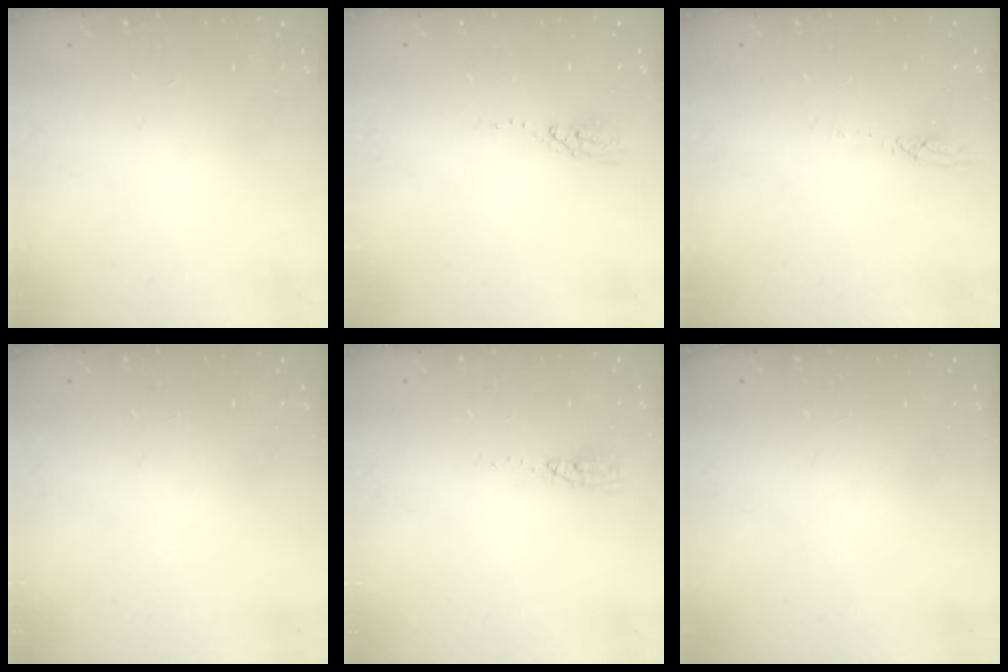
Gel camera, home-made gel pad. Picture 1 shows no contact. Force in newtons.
{"total": 3.6, "press": 3.5, "slide": 0.3}
{"total": 2.7, "press": 2.7, "slide": 0.2}
{"total": 0.0}
{"total": 3.7, "press": 3.4, "slide": 1.4}
{"total": 0.0}